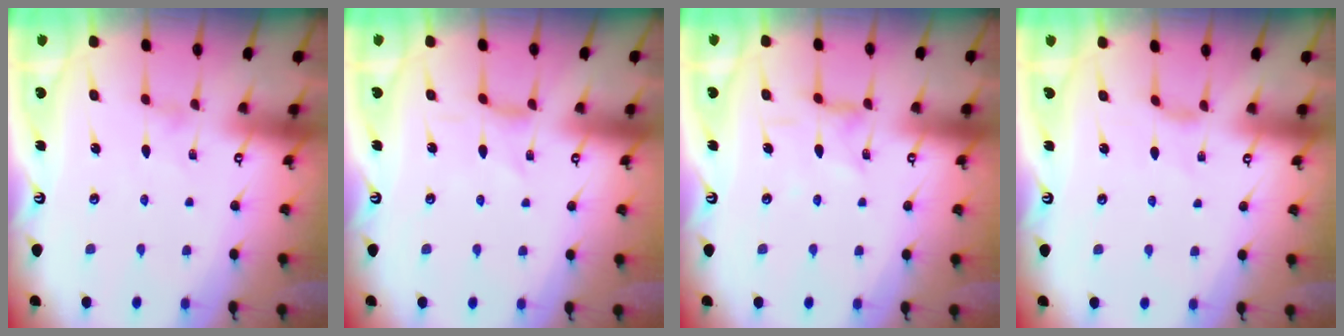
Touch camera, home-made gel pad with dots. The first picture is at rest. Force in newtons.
{"total": 0.6, "press": 0.5, "slide": 0.3}
{"total": 2.0, "press": 2.0, "slide": 0.4}
{"total": 1.5, "press": 1.4, "slide": 0.4}